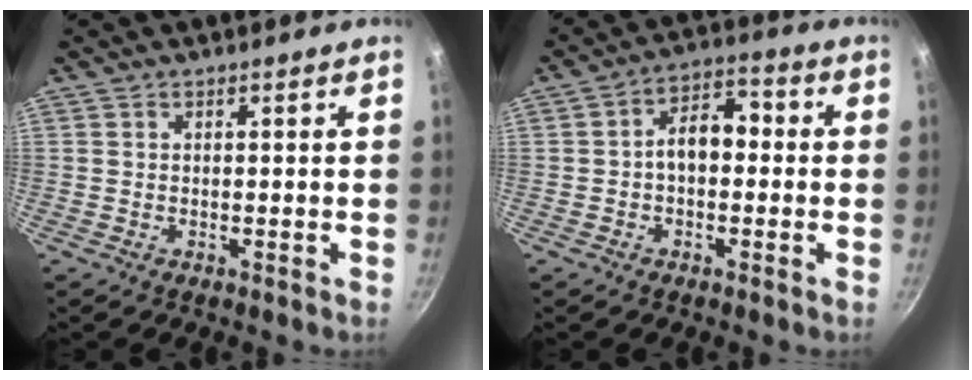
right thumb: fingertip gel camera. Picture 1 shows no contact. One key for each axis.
{"total": 7.4, "fx": -0.4, "fy": 4.9, "fz": 5.6, "tx": -0.057, "ty": 0.029, "tz": -0.020}